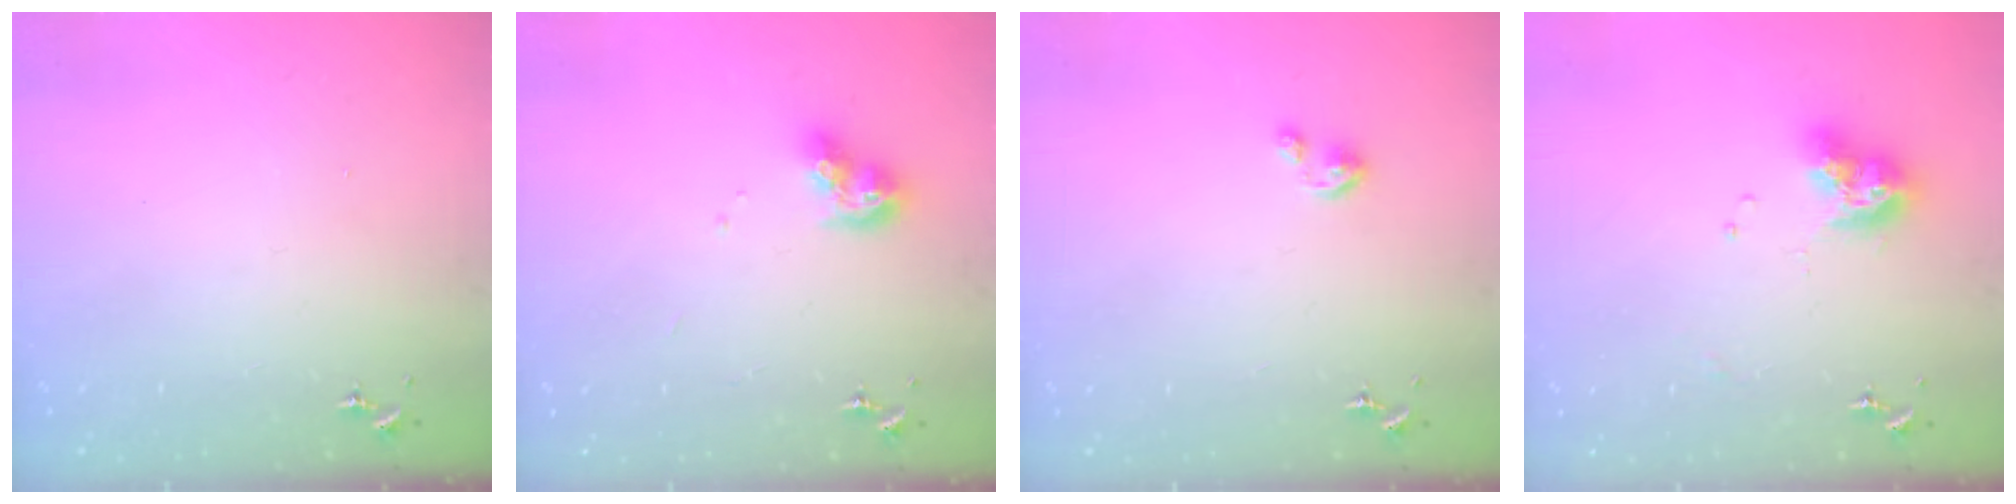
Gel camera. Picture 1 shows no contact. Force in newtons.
{"total": 10.2, "press": 10.1, "slide": 0.9}
{"total": 2.4, "press": 2.4, "slide": 0.2}
{"total": 11.9, "press": 11.8, "slide": 1.4}